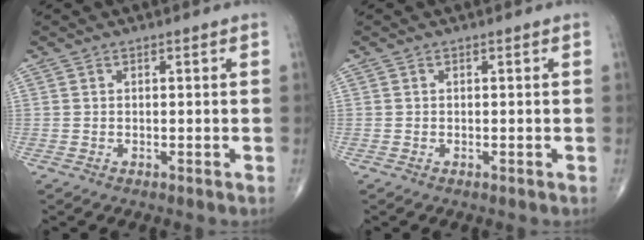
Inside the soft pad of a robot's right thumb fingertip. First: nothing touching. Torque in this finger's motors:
{"motor_torque": [-0.17, 0.10, 0.14, 0.23, 0.07]}